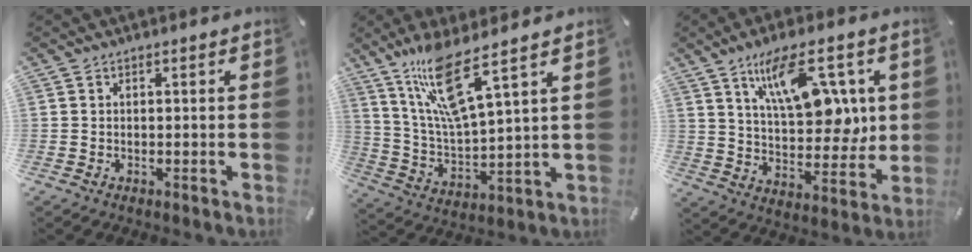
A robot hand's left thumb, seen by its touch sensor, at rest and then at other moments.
{"total": 14.7, "force": [10.1, 2.3, 10.4], "torque": [-0.226, -0.041, 0.170]}
{"total": 16.9, "force": [8.3, 8.3, 12.1], "torque": [-0.188, -0.025, 0.143]}